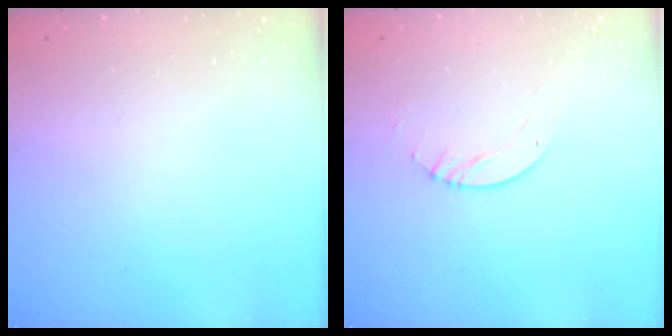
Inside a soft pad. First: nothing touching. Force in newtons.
{"total": 4.5, "press": 4.5, "slide": 0.4}